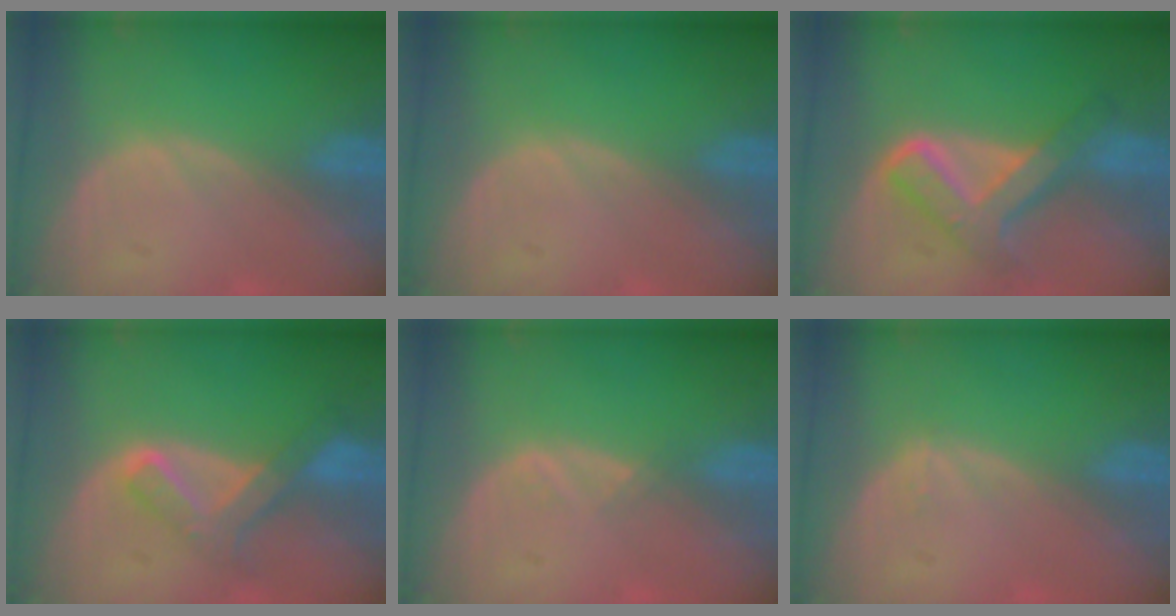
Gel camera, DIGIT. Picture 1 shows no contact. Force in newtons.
{"total": 0.0}
{"total": 7.6, "press": 7.5, "slide": 0.4}
{"total": 6.6, "press": 5.8, "slide": 3.0}
{"total": 1.0, "press": 0.9, "slide": 0.5}
{"total": 0.6, "press": 0.4, "slide": 0.5}